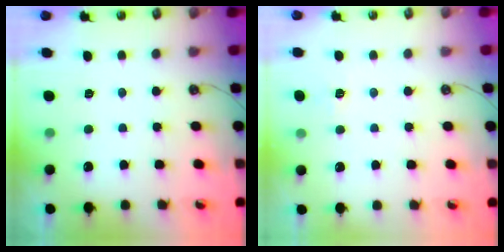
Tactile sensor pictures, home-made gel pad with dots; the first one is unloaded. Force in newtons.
{"total": 2.8, "press": 2.8, "slide": 0.3}